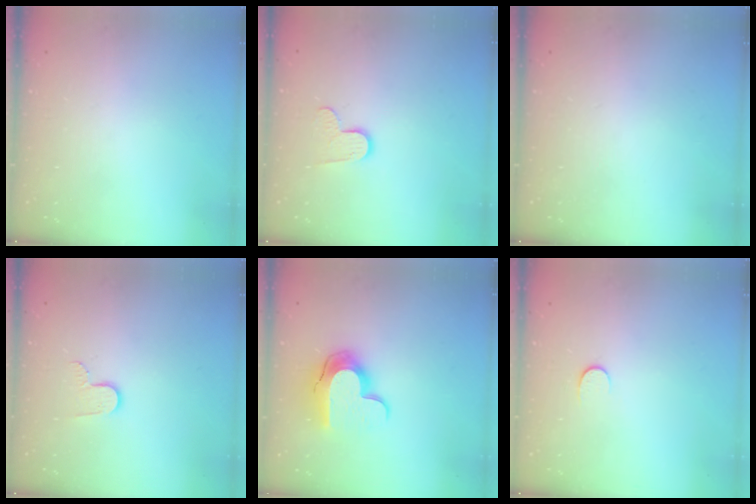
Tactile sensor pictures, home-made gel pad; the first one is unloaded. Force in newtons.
{"total": 7.1, "press": 7.1, "slide": 0.5}
{"total": 0.0}
{"total": 7.0, "press": 7.0, "slide": 0.5}
{"total": 12.5, "press": 12.5, "slide": 0.7}
{"total": 4.4, "press": 4.3, "slide": 0.7}